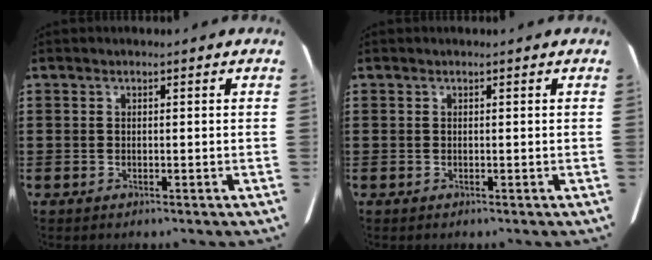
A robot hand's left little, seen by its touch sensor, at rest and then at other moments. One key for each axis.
{"total": 0.0}